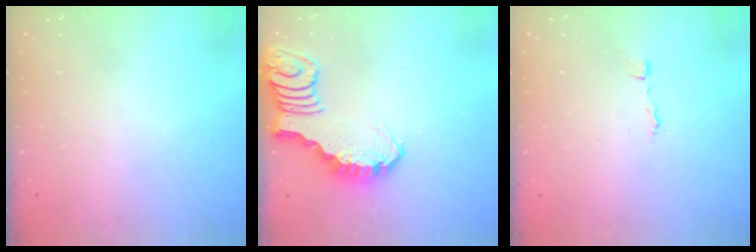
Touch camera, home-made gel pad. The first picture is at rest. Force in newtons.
{"total": 3.0, "press": 2.9, "slide": 0.4}
{"total": 1.9, "press": 1.9, "slide": 0.1}